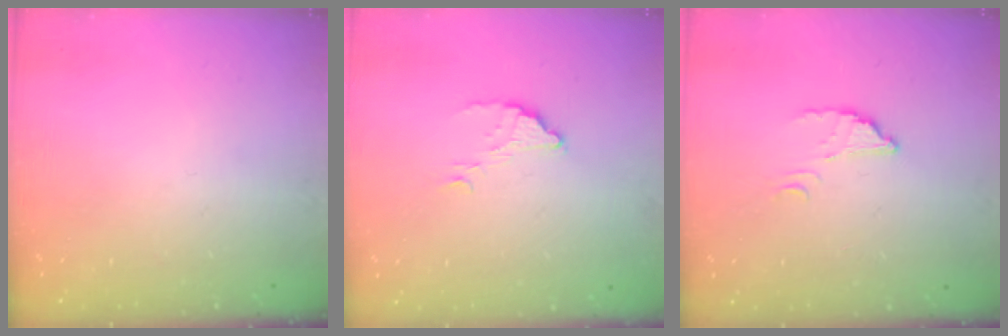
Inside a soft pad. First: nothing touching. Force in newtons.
{"total": 3.3, "press": 3.3, "slide": 0.1}
{"total": 2.5, "press": 2.5, "slide": 0.2}